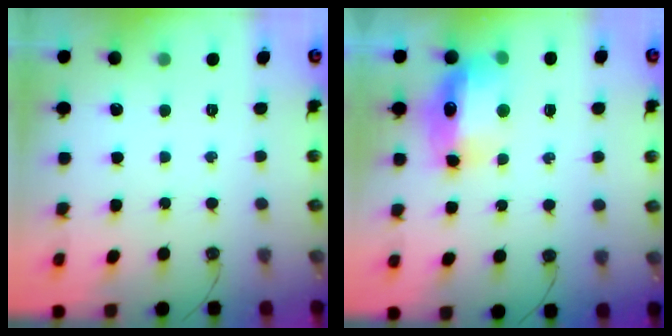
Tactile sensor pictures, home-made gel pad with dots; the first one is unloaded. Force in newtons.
{"total": 12.7, "press": 12.6, "slide": 1.2}